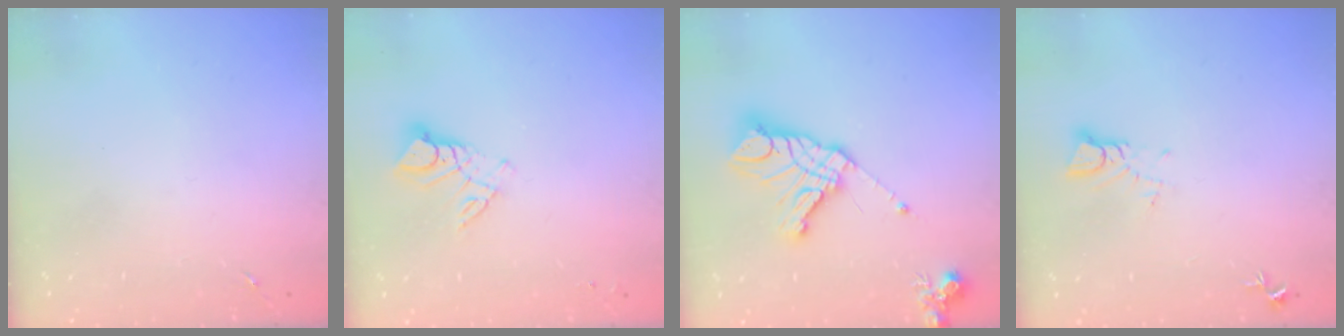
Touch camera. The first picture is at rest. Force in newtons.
{"total": 8.8, "press": 8.8, "slide": 0.8}
{"total": 17.2, "press": 17.0, "slide": 2.4}
{"total": 3.8, "press": 3.8, "slide": 0.3}